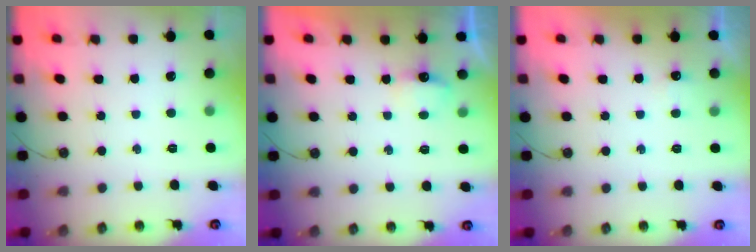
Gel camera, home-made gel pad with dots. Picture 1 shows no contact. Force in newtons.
{"total": 4.0, "press": 3.9, "slide": 0.7}
{"total": 3.9, "press": 3.1, "slide": 2.4}